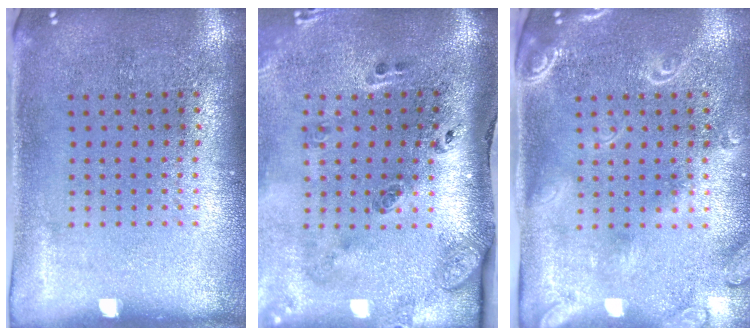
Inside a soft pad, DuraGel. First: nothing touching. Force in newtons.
{"total": 3.2, "press": 1.9, "slide": 2.6}
{"total": 2.3, "press": 1.9, "slide": 1.2}